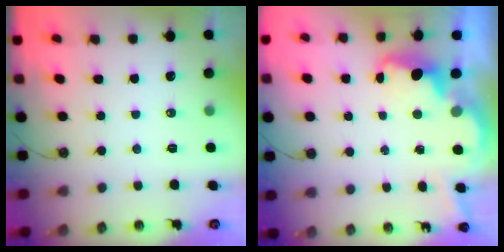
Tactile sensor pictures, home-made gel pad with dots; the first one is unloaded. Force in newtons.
{"total": 3.7, "press": 3.6, "slide": 0.7}